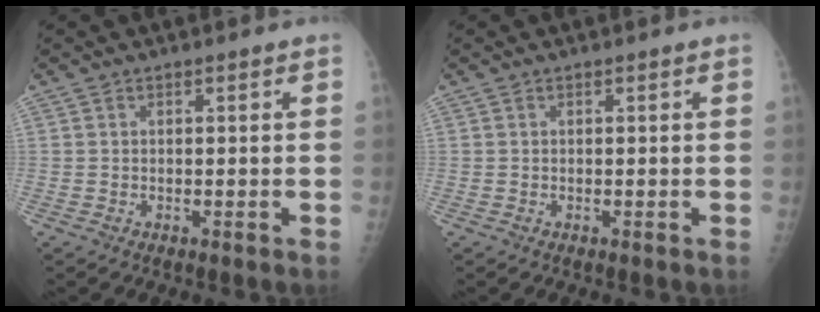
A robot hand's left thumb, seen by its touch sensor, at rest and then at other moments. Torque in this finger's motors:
{"motor_torque": [0.00, 0.01, 0.00, 0.00, 0.00]}